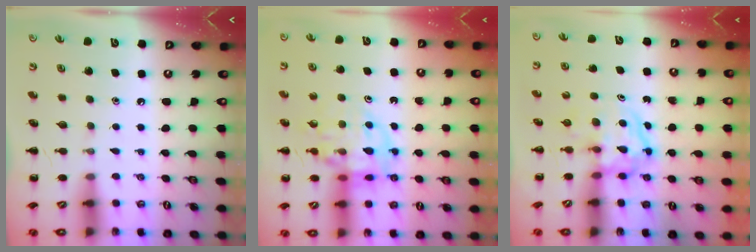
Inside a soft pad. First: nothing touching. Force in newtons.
{"total": 14.0, "press": 13.6, "slide": 3.0}
{"total": 3.8, "press": 3.8, "slide": 0.4}